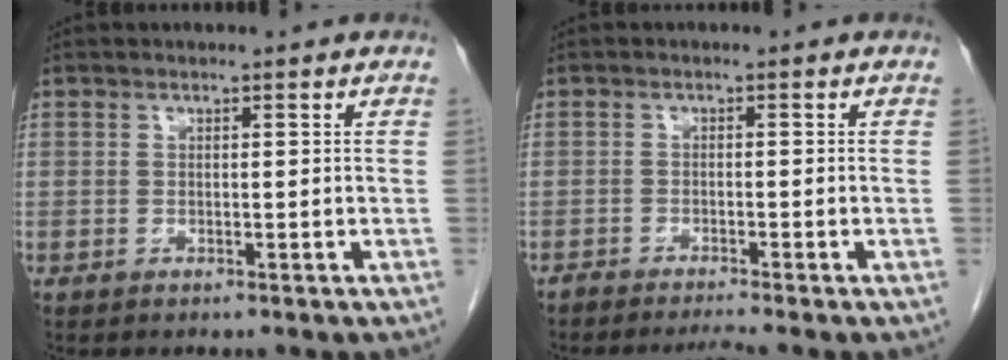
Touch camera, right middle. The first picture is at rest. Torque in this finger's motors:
{"motor_torque": [0.03, -0.02, 0.00, 0.00]}